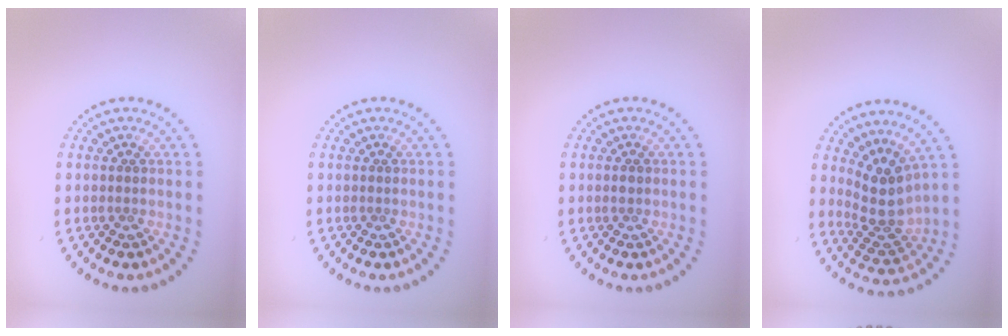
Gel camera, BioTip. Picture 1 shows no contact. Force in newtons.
{"total": 0.0}
{"total": 0.8, "press": 0.8, "slide": 0.1}
{"total": 3.7, "press": 2.8, "slide": 2.4}